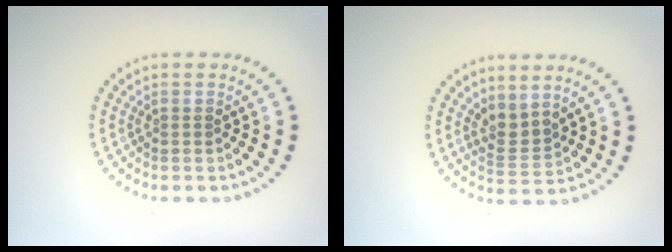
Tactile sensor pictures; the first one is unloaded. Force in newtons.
{"total": 2.3, "press": 1.5, "slide": 1.7}